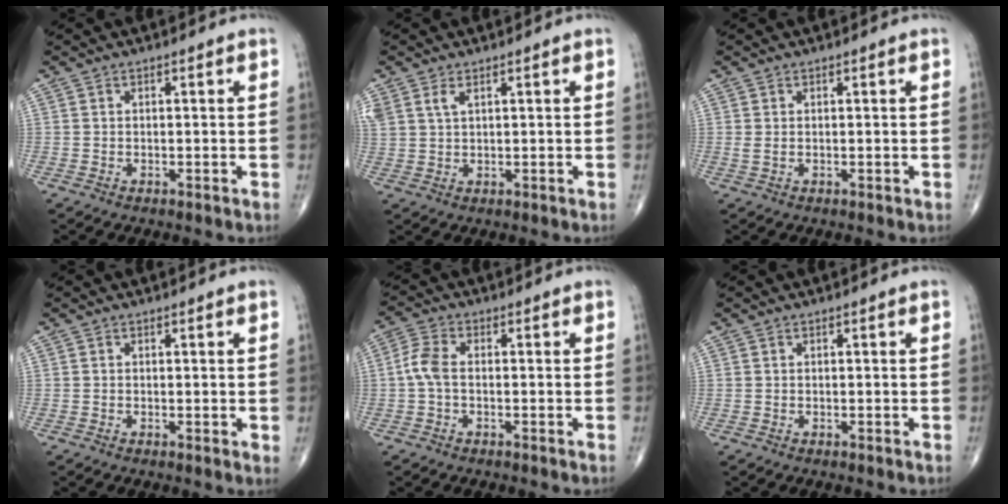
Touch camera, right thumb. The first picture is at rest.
{"total": 3.5, "force": [1.9, 1.7, 2.3], "torque": [-0.055, 0.005, 0.047]}
{"total": 1.1, "force": [0.1, 0.5, 1.0], "torque": [-0.027, 0.003, 0.007]}
{"total": 0.9, "force": [0.1, 0.2, 0.8], "torque": [-0.013, -0.004, 0.000]}
{"total": 4.2, "force": [-0.4, 2.2, 3.6], "torque": [-0.085, 0.011, -0.018]}
{"total": 0.0}